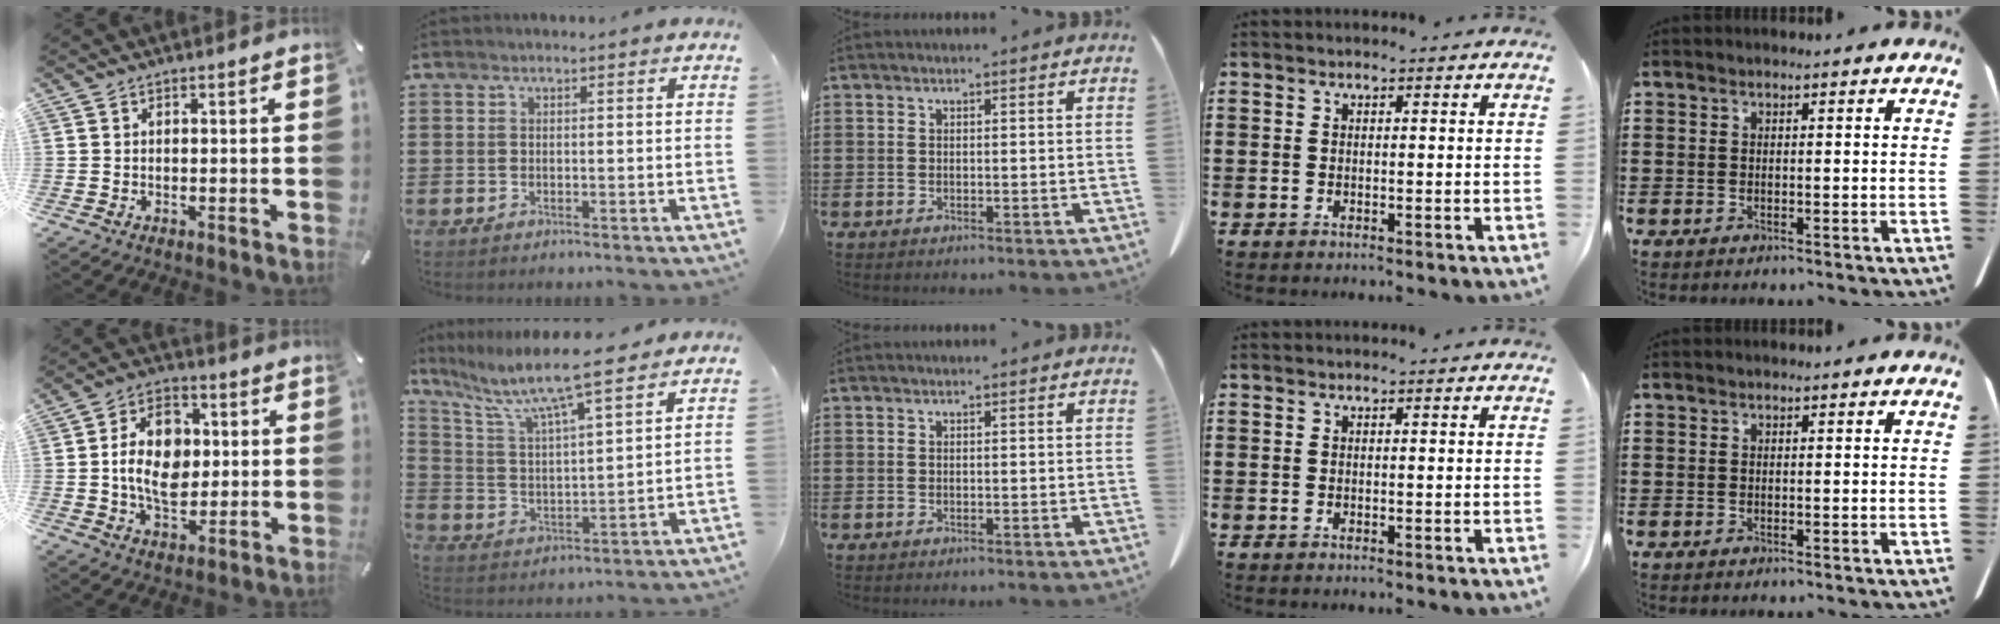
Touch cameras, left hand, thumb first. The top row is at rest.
{"thumb": {"total": 13.4, "force": [0.3, 9.5, 9.5], "torque": [-0.173, 0.010, 0.003]}, "index": {"total": 8.5, "force": [7.2, 0.4, 4.6], "torque": [-0.118, -0.041, 0.119]}}